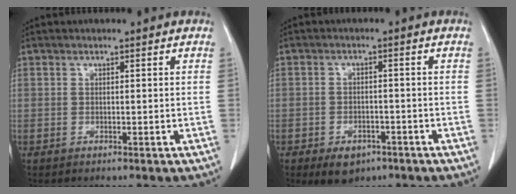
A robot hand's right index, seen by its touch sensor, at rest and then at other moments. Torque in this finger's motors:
{"motor_torque": [0.08, -0.21, 0.03, 0.01]}